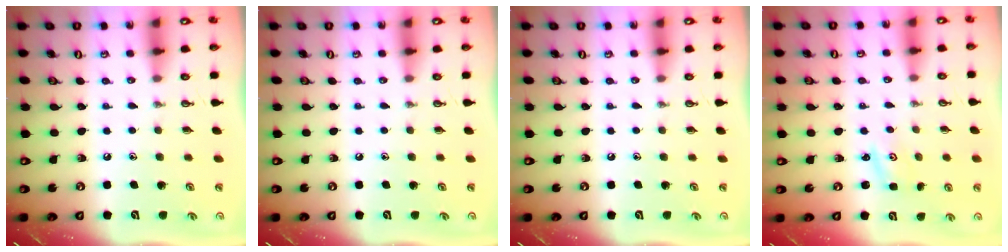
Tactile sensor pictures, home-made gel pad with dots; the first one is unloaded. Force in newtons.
{"total": 0.0}
{"total": 0.0}
{"total": 1.3, "press": 1.3, "slide": 0.2}